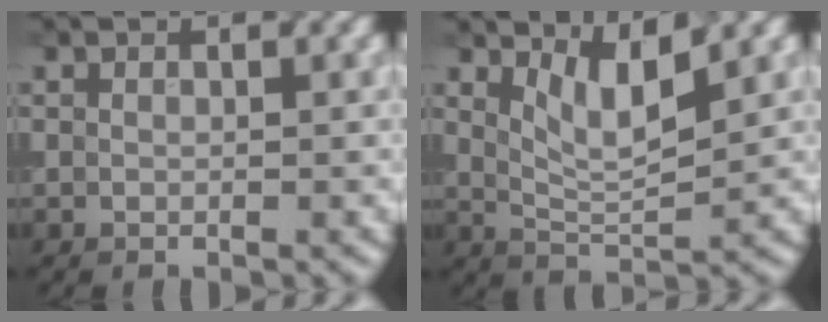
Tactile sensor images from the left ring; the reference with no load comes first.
{"total": 3.7, "force": [2.2, 0.9, 2.8], "torque": [-0.058, -0.007, 0.045]}